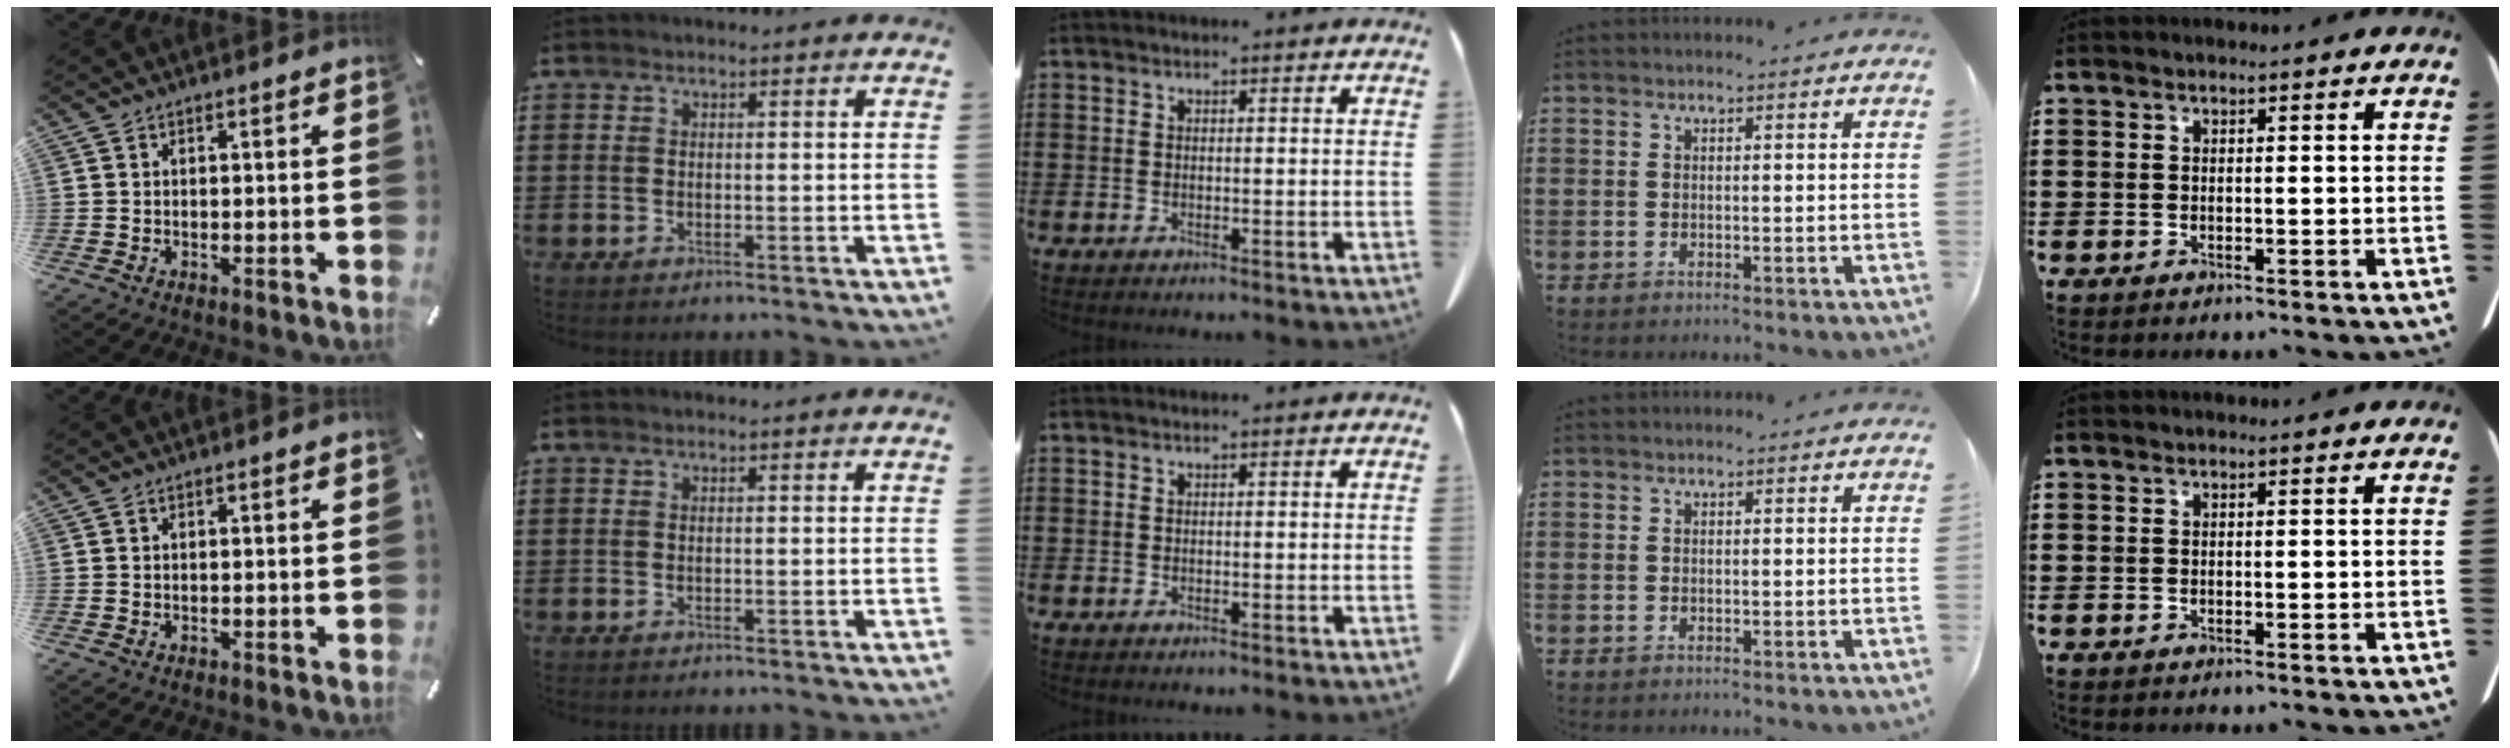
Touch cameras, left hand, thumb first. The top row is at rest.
{}